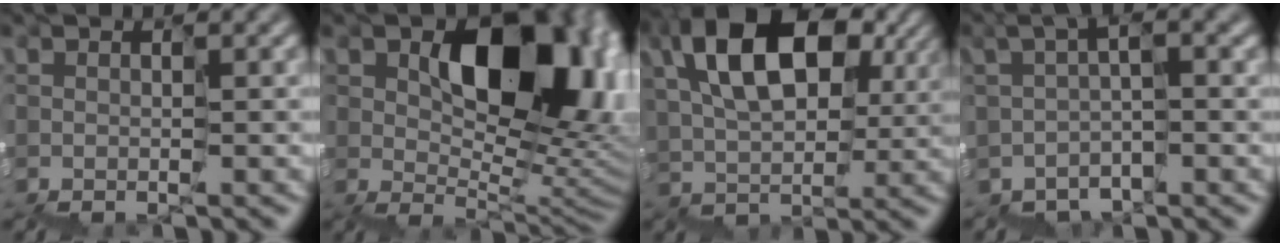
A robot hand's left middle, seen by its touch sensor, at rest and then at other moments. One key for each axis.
{"total": 10.0, "fx": 2.5, "fy": 6.4, "fz": 7.3, "tx": -0.075, "ty": -0.003, "tz": 0.047}
{"total": 8.8, "fx": 3.6, "fy": 5.6, "fz": 5.8, "tx": -0.103, "ty": 0.028, "tz": 0.060}
{"total": 2.1, "fx": -1.8, "fy": -0.4, "fz": -0.9, "tx": 0.013, "ty": -0.001, "tz": -0.031}